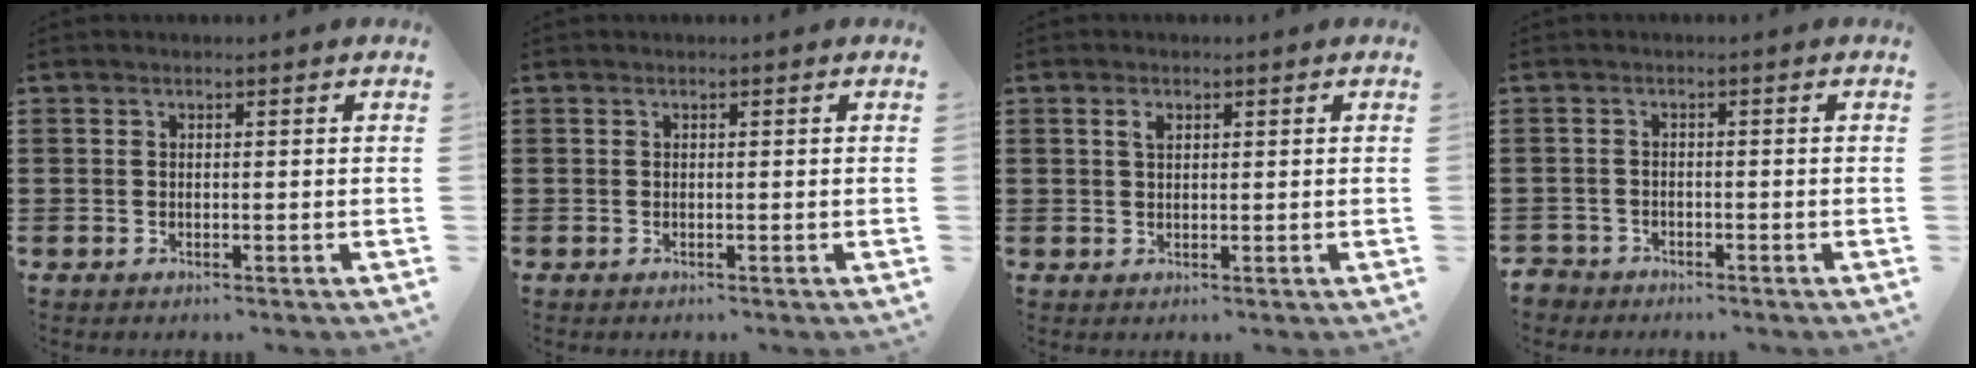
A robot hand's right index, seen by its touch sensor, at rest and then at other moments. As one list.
[{"total": 0.0}, {"total": 1.4, "force": [0.7, 0.7, 1.0], "torque": [-0.023, 0.004, 0.012]}, {"total": 2.0, "force": [-1.8, 0.7, -0.2], "torque": [-0.003, -0.001, -0.043]}]